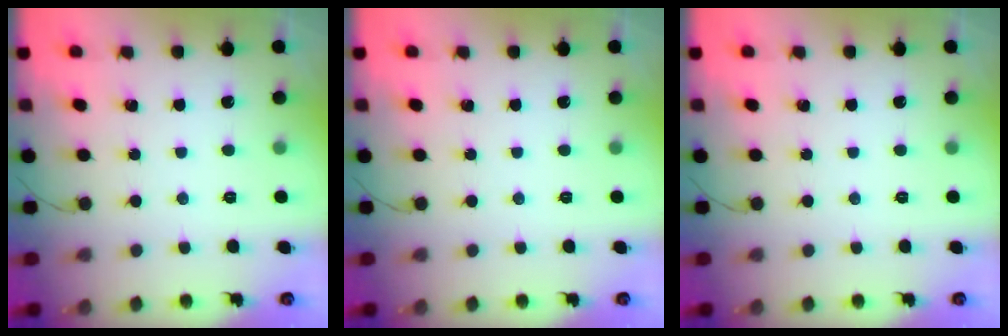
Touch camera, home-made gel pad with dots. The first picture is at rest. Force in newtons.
{"total": 0.0}
{"total": 0.0}